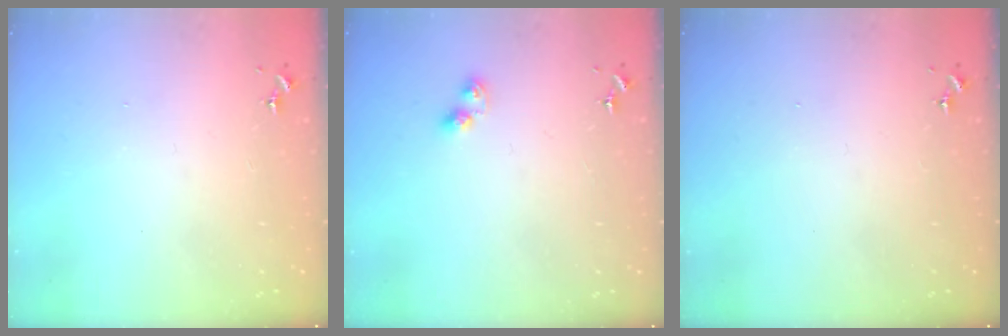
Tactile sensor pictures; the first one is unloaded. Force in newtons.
{"total": 4.4, "press": 4.3, "slide": 0.4}
{"total": 0.0}